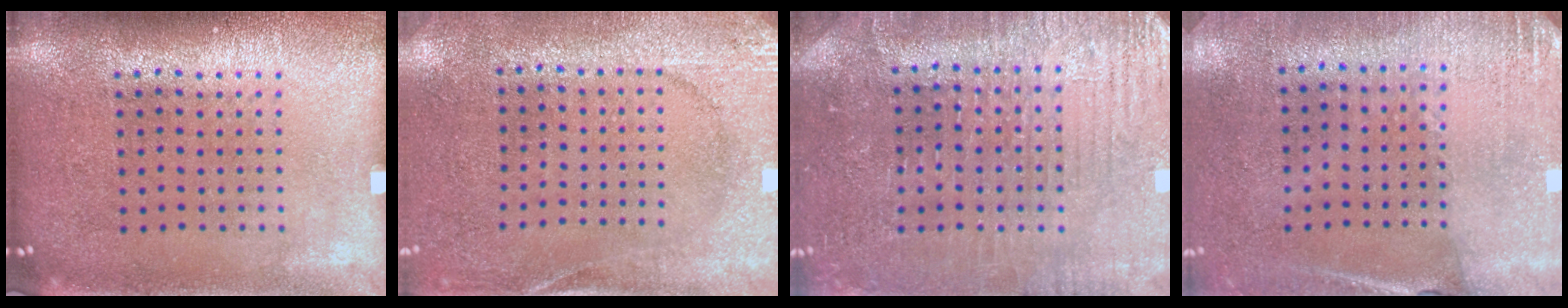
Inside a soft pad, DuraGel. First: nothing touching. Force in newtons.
{"total": 2.7, "press": 2.3, "slide": 1.3}
{"total": 3.4, "press": 3.4, "slide": 0.5}
{"total": 2.6, "press": 2.4, "slide": 1.0}